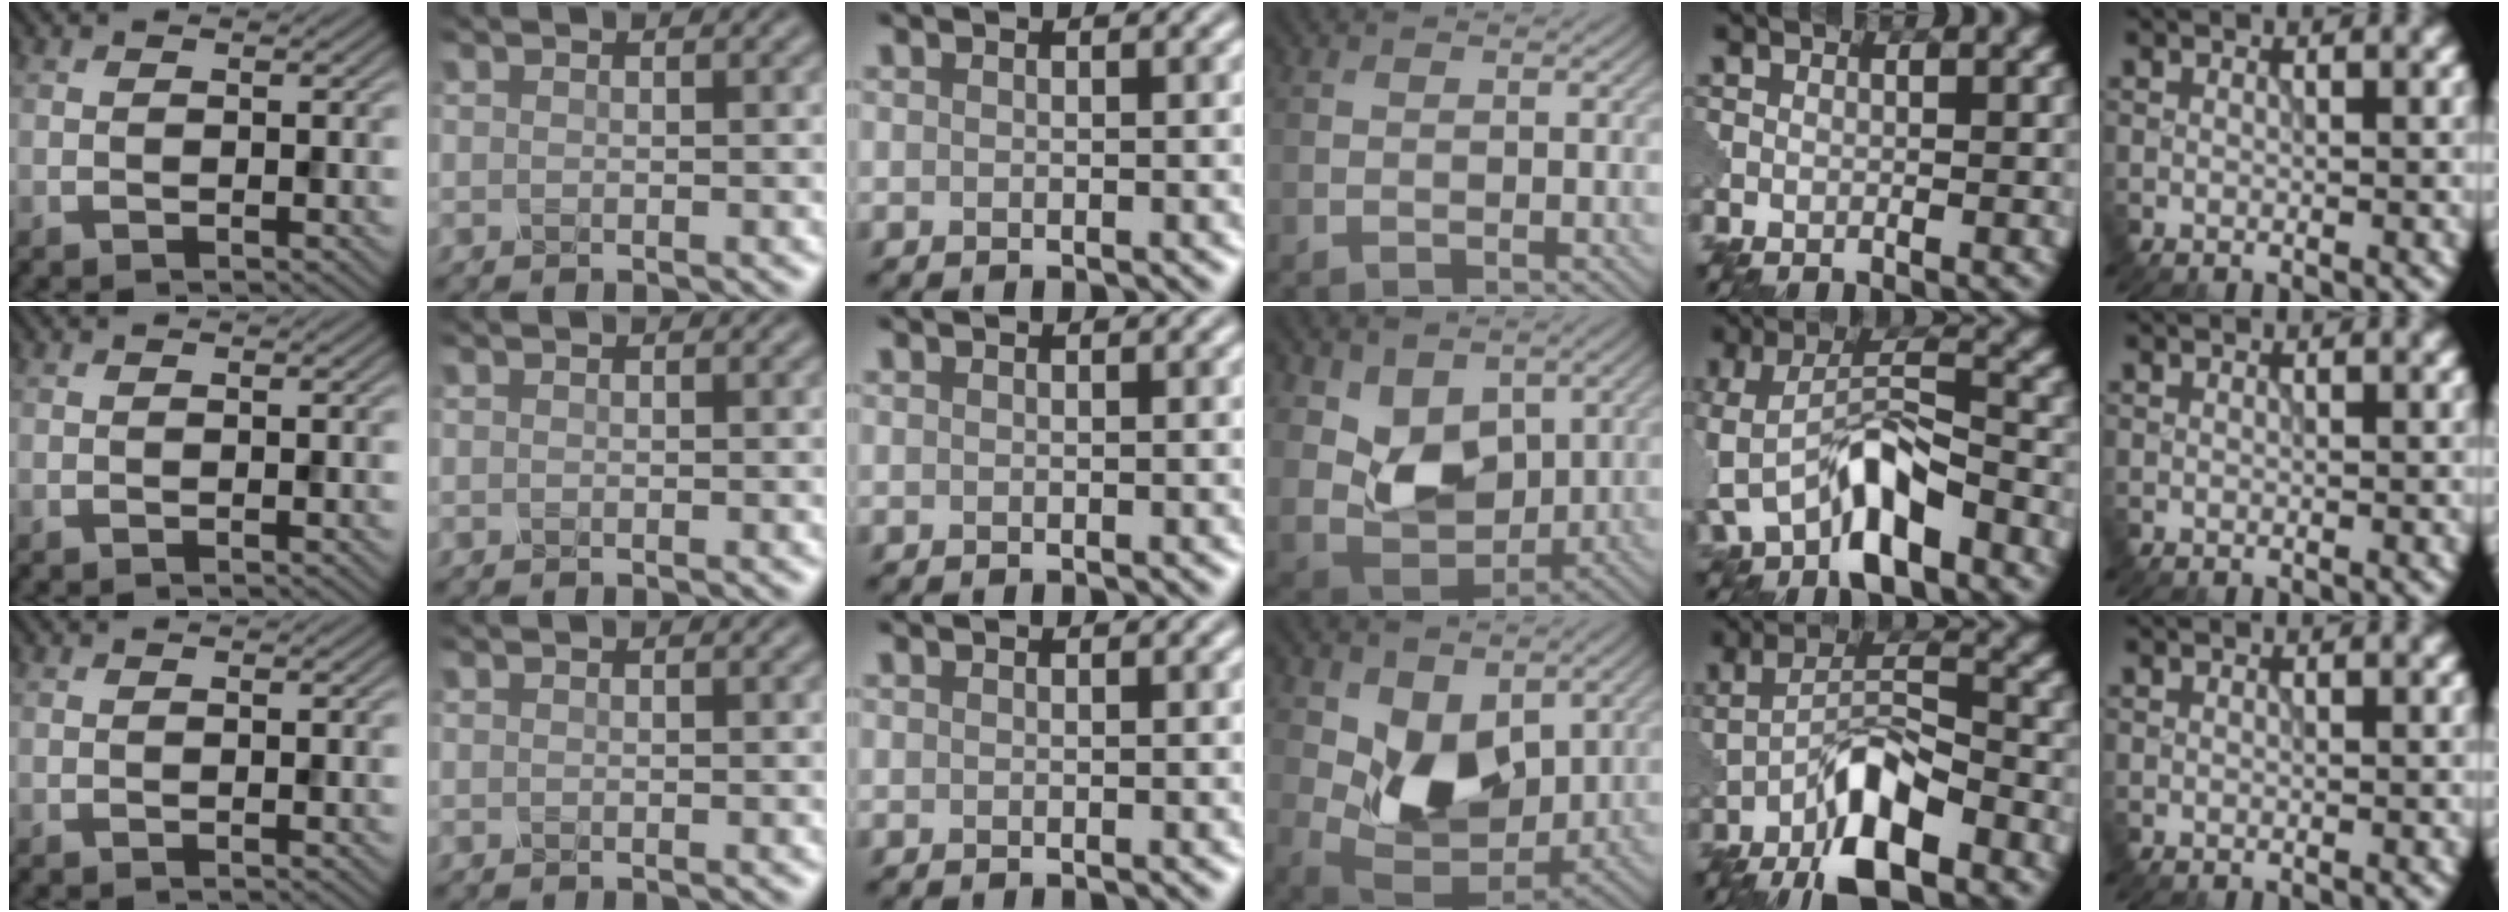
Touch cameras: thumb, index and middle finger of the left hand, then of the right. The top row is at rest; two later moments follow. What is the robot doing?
{"motion": "insert", "object": "pin"}